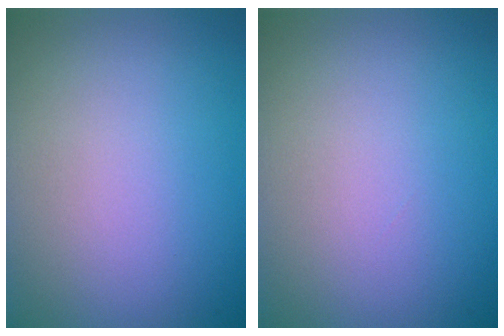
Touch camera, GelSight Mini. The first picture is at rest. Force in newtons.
{"total": 0.0}